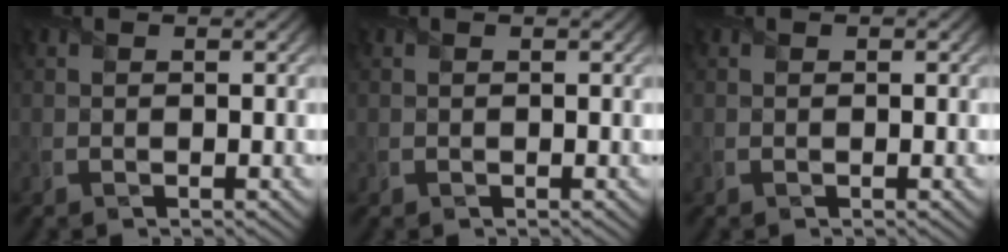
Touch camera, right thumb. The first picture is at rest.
{"total": 0.0}
{"total": 0.0}